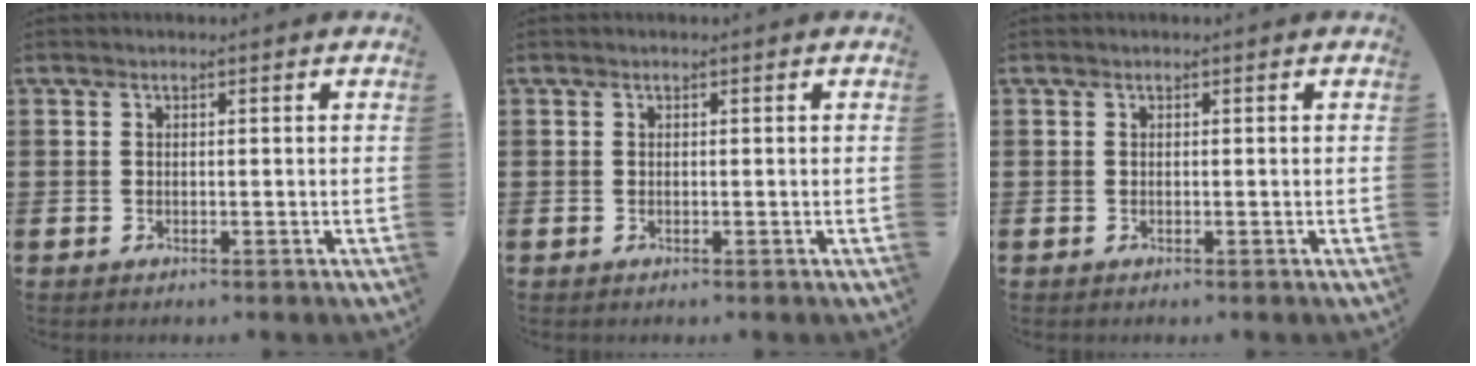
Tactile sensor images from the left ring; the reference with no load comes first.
{"total": 0.0}
{"total": 0.0}